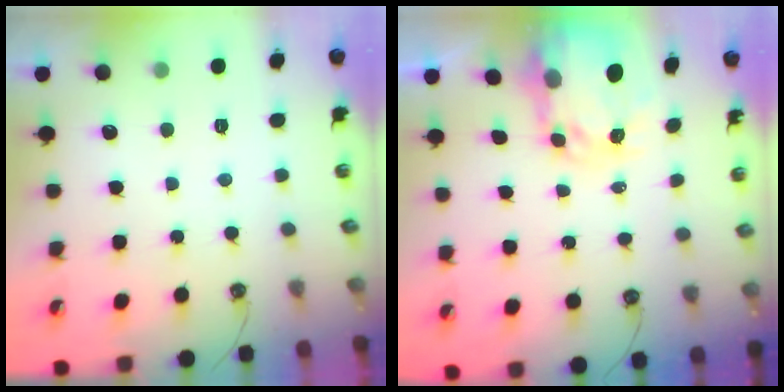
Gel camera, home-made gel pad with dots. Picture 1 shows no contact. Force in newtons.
{"total": 5.0, "press": 5.0, "slide": 0.4}